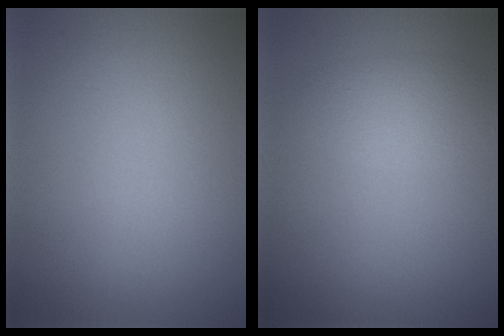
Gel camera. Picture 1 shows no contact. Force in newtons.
{"total": 2.5, "press": 2.5, "slide": 0.2}